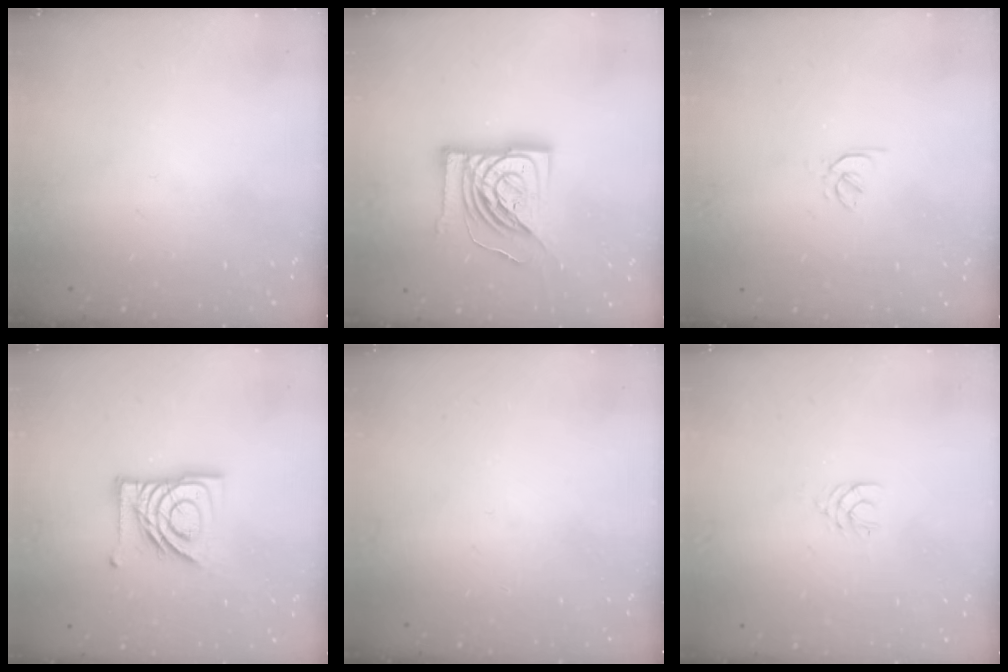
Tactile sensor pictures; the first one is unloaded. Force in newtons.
{"total": 18.1, "press": 18.0, "slide": 2.4}
{"total": 1.6, "press": 1.5, "slide": 0.5}
{"total": 14.7, "press": 14.6, "slide": 1.7}
{"total": 0.0}
{"total": 2.9, "press": 2.9, "slide": 0.4}